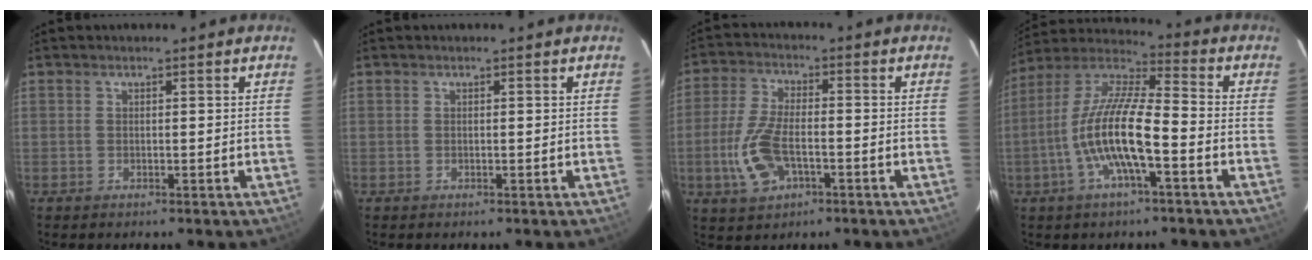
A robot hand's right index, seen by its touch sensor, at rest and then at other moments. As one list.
[{"total": 0.0}, {"total": 10.0, "force": [-3.2, 4.8, 8.2], "torque": [-0.182, -0.002, -0.058]}, {"total": 14.2, "force": [-4.6, 2.9, 13.1], "torque": [-0.255, 0.000, -0.093]}]